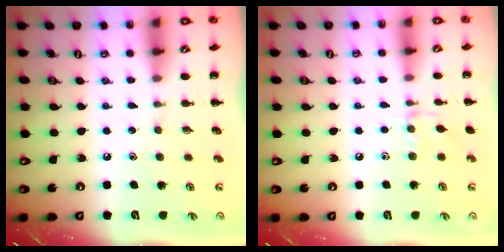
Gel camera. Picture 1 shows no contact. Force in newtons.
{"total": 6.3, "press": 6.0, "slide": 1.8}